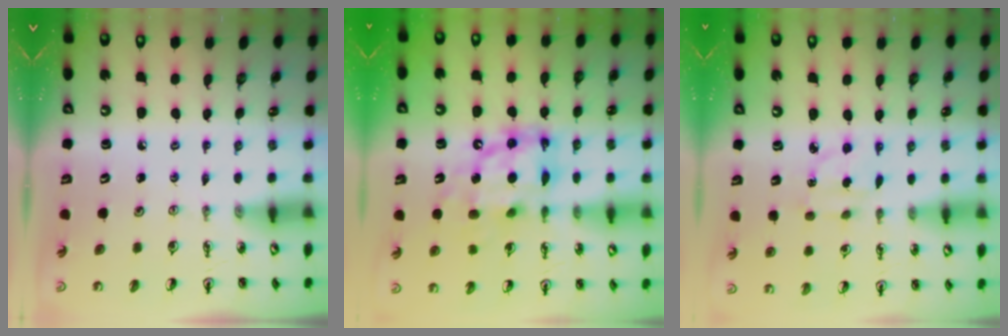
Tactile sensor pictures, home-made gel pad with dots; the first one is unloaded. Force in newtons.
{"total": 13.0, "press": 12.9, "slide": 1.4}
{"total": 2.9, "press": 2.9, "slide": 0.6}